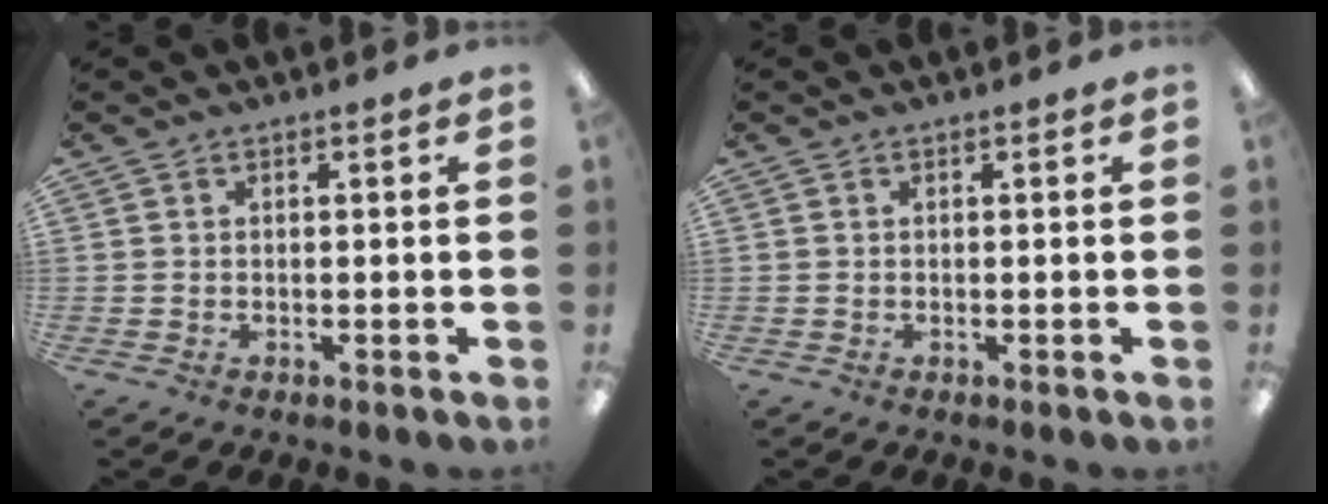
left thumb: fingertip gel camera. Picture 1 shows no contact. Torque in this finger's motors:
{"motor_torque": [0.00, 0.00, 0.01, -0.01, 0.00]}